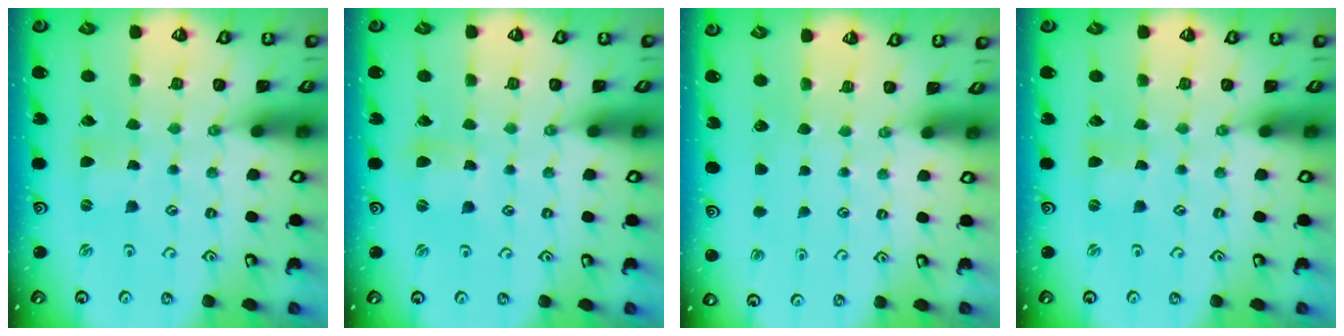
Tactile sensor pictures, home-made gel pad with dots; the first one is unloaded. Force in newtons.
{"total": 2.3, "press": 2.3, "slide": 0.3}
{"total": 0.0}
{"total": 0.0}